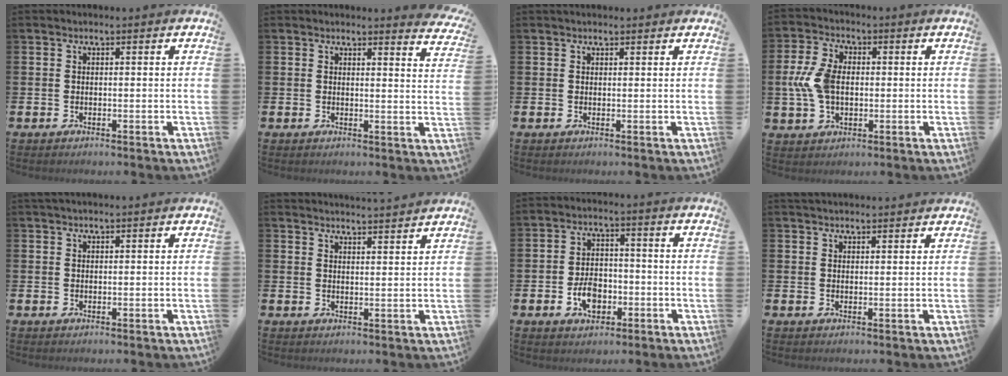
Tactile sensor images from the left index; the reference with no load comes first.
{"total": 2.6, "force": [2.6, 0.0, 0.0], "torque": [0.012, -0.022, 0.042]}
{"total": 0.9, "force": [0.8, 0.3, 0.2], "torque": [0.008, 0.000, 0.011]}
{"total": 7.2, "force": [0.2, 4.5, 5.5], "torque": [-0.127, 0.010, 0.000]}
{"total": 1.1, "force": [1.1, 0.1, 0.3], "torque": [-0.008, 0.001, 0.020]}
{"total": 3.5, "force": [3.5, -0.5, -0.1], "torque": [-0.004, -0.023, 0.063]}
{"total": 4.7, "force": [-1.6, 3.2, 3.1], "torque": [-0.049, 0.004, -0.031]}
{"total": 2.4, "force": [2.3, 0.4, 0.1], "torque": [0.001, -0.010, 0.042]}